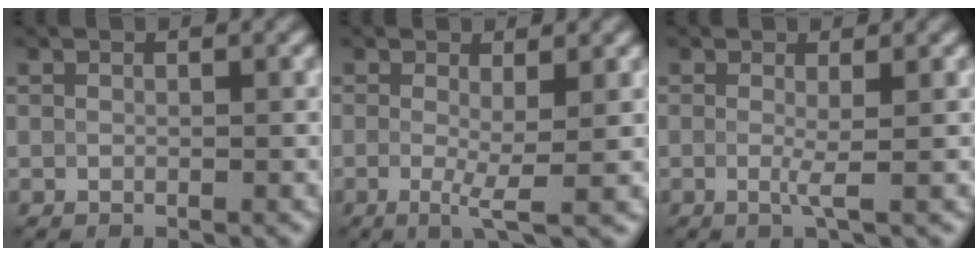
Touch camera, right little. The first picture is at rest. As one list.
[{"total": 2.8, "force": [-0.3, 0.3, 2.8], "torque": [-0.055, -0.013, -0.005]}, {"total": 1.4, "force": [-0.1, 0.1, 1.4], "torque": [-0.031, -0.008, -0.005]}]